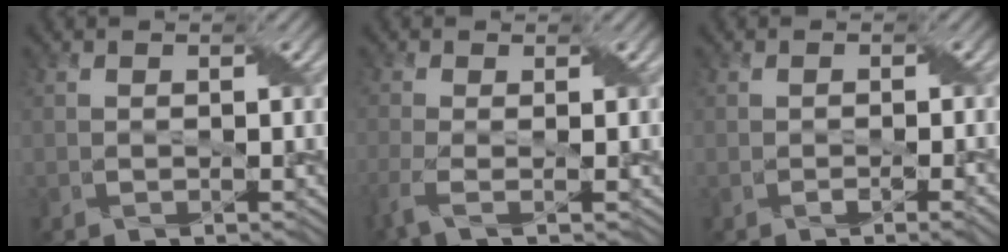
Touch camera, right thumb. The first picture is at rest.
{"total": 3.4, "force": [-1.4, 0.9, 3.0], "torque": [-0.062, -0.005, -0.039]}
{"total": 3.0, "force": [-1.0, 0.8, 2.7], "torque": [-0.035, -0.004, -0.015]}